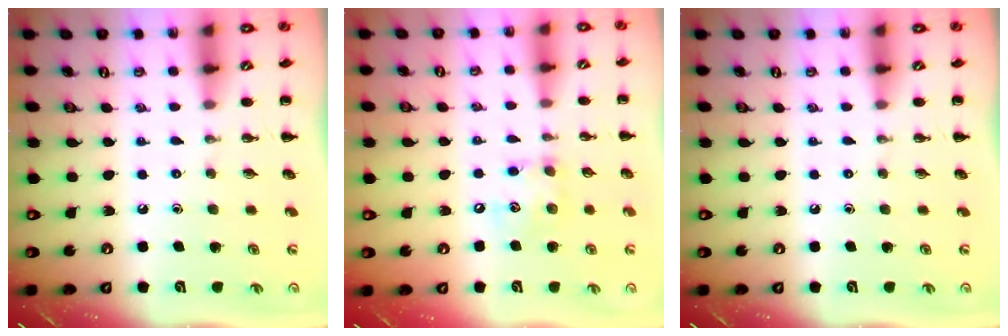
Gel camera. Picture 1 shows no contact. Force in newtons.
{"total": 7.5, "press": 7.4, "slide": 0.9}
{"total": 0.0}